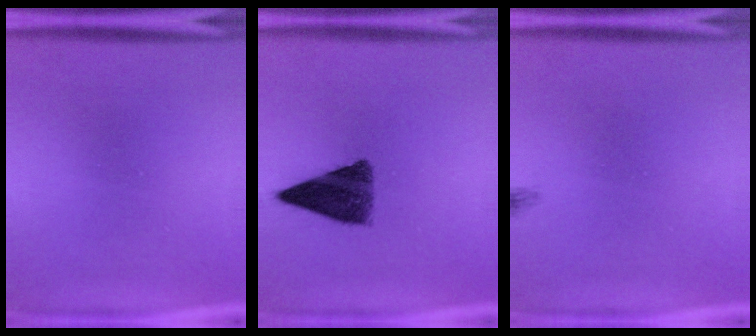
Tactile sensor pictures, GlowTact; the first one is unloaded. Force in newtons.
{"total": 8.4}
{"total": 0.9}